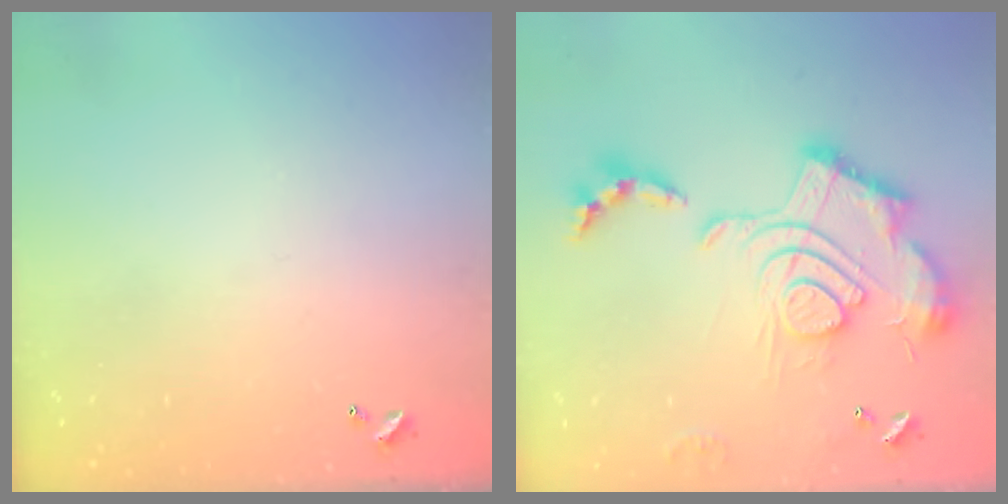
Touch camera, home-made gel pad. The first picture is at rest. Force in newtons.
{"total": 2.5, "press": 1.9, "slide": 1.7}